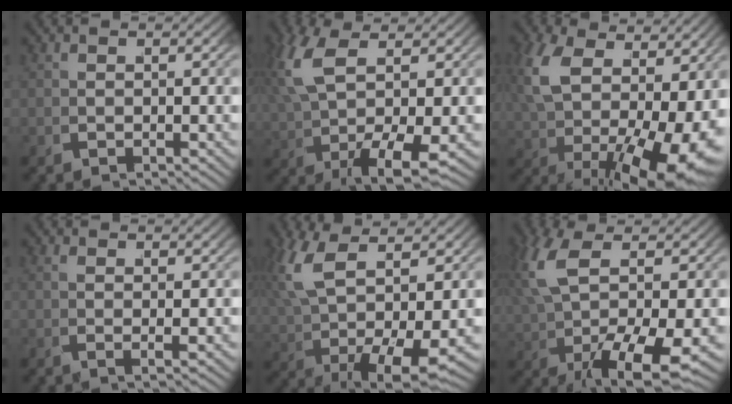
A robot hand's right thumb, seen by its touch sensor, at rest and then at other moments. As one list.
[{"total": 6.2, "force": [0.7, 2.5, 5.6], "torque": [-0.133, -0.013, 0.030]}, {"total": 11.3, "force": [0.2, 6.3, 9.4], "torque": [-0.178, -0.034, 0.029]}, {"total": 1.3, "force": [0.6, -1.0, 0.5], "torque": [-0.010, 0.010, 0.009]}, {"total": 8.4, "force": [1.4, 4.6, 6.9], "torque": [-0.167, -0.019, 0.044]}, {"total": 7.7, "force": [0.3, 3.2, 7.0], "torque": [-0.153, -0.017, 0.026]}]